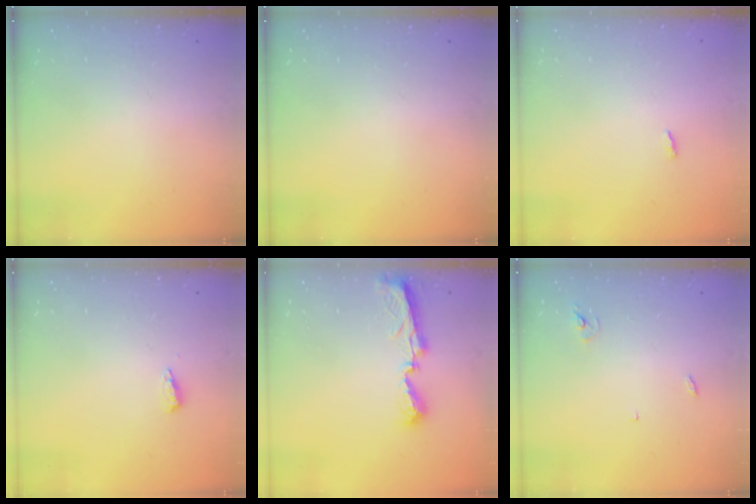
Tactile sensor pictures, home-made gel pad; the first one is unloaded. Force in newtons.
{"total": 0.0}
{"total": 1.9, "press": 1.9, "slide": 0.2}
{"total": 4.9, "press": 4.8, "slide": 1.2}
{"total": 8.0, "press": 8.0, "slide": 0.4}
{"total": 2.4, "press": 2.4, "slide": 0.1}